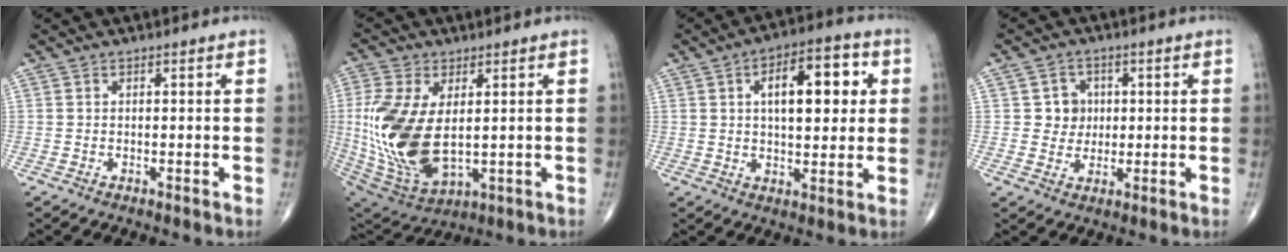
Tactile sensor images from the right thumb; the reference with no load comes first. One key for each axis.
{"total": 19.0, "fx": 0.8, "fy": 10.4, "fz": 15.9, "tx": -0.348, "ty": -0.020, "tz": 0.036}
{"total": 13.2, "fx": 3.2, "fy": 6.1, "fz": 11.3, "tx": -0.138, "ty": 0.009, "tz": 0.045}
{"total": 4.8, "fx": 0.7, "fy": 4.5, "fz": 1.4, "tx": 0.007, "ty": 0.004, "tz": 0.008}